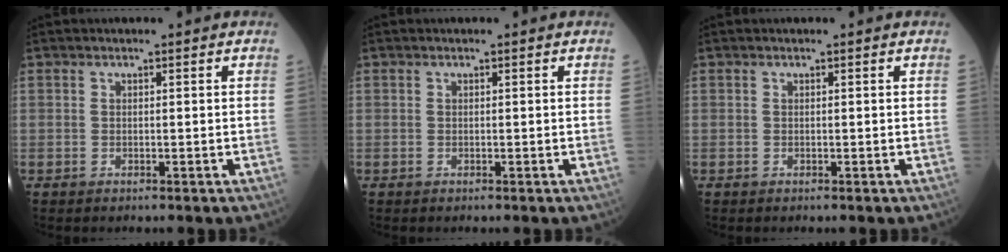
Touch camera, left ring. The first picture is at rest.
{"total": 0.0}
{"total": 0.0}